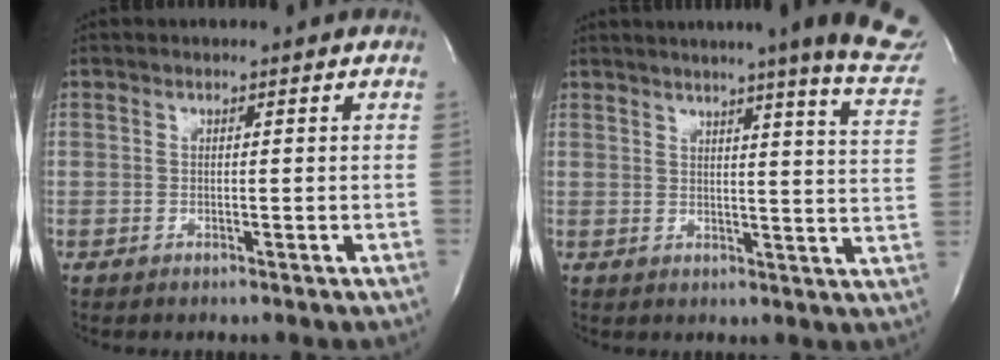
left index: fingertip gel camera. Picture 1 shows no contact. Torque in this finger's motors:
{"motor_torque": [0.03, -0.06, 0.53, 0.06]}